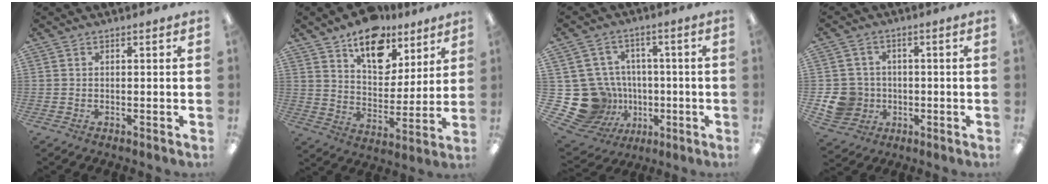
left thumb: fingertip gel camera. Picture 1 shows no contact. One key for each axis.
{"total": 14.5, "fx": 9.6, "fy": 8.5, "fz": 6.7, "tx": -0.093, "ty": -0.055, "tz": 0.173}
{"total": 16.5, "fx": -2.9, "fy": 15.3, "fz": 5.4, "tx": -0.132, "ty": 0.011, "tz": -0.019}
{"total": 8.5, "fx": -1.4, "fy": 8.0, "fz": 2.4, "tx": -0.066, "ty": 0.012, "tz": -0.020}